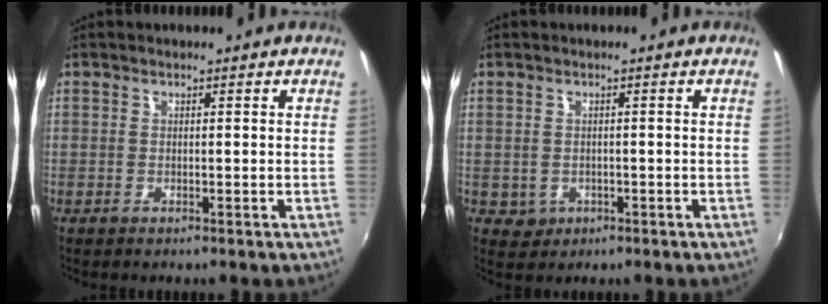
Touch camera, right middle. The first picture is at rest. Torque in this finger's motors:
{"motor_torque": [0.32, -0.26, -0.02, 0.00]}